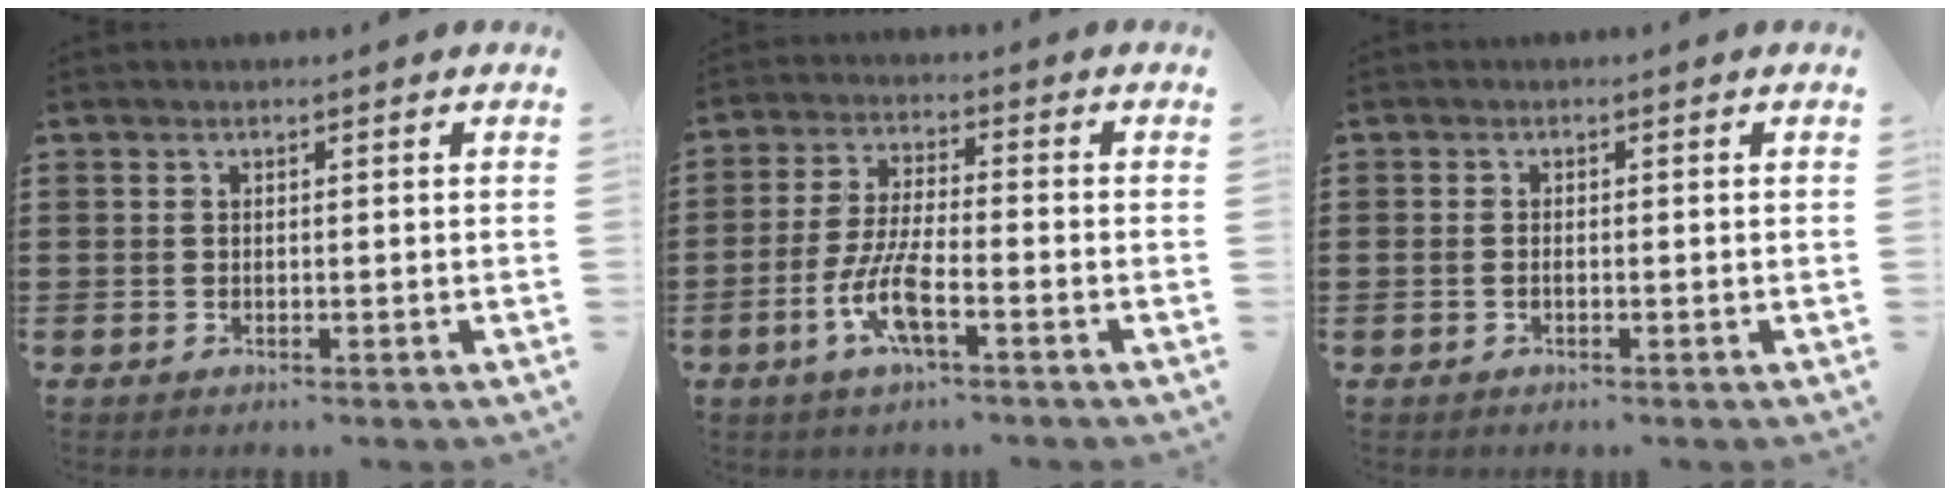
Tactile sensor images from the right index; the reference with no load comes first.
{"total": 7.4, "force": [-3.2, 1.8, 6.4], "torque": [-0.151, -0.015, -0.067]}
{"total": 0.6, "force": [-0.3, 0.2, 0.5], "torque": [-0.011, -0.003, -0.005]}